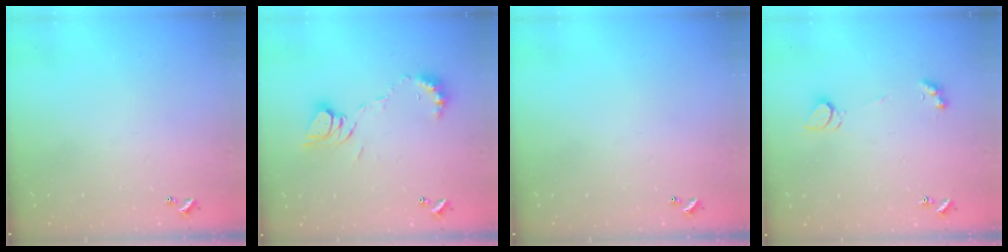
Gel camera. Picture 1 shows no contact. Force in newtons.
{"total": 8.2, "press": 8.1, "slide": 0.8}
{"total": 0.0}
{"total": 2.2, "press": 2.2, "slide": 0.4}